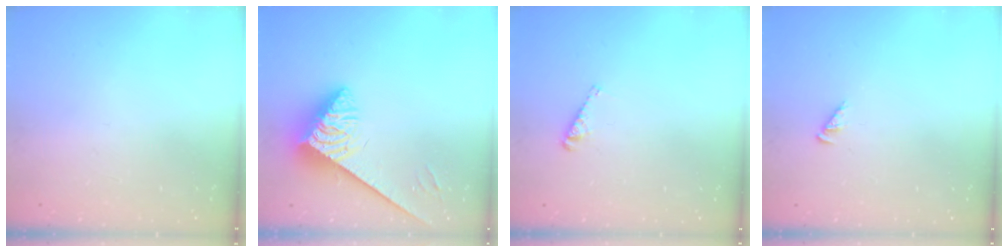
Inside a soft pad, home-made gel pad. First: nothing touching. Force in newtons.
{"total": 3.8, "press": 3.8, "slide": 0.5}
{"total": 3.0, "press": 3.0, "slide": 0.2}
{"total": 2.4, "press": 2.4, "slide": 0.5}